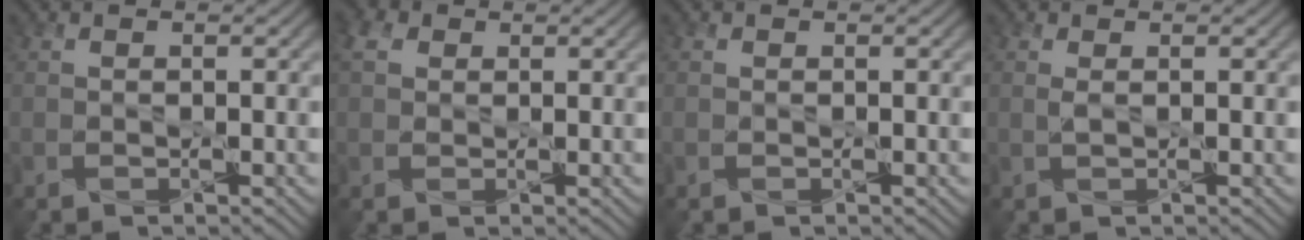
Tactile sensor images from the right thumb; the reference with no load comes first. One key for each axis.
{"total": 3.1, "fx": 1.1, "fy": 2.4, "fz": 1.7, "tx": -0.048, "ty": 0.008, "tz": 0.018}
{"total": 0.0}
{"total": 0.7, "fx": 0.1, "fy": 0.1, "fz": 0.7, "tx": -0.019, "ty": 0.001, "tz": 0.002}